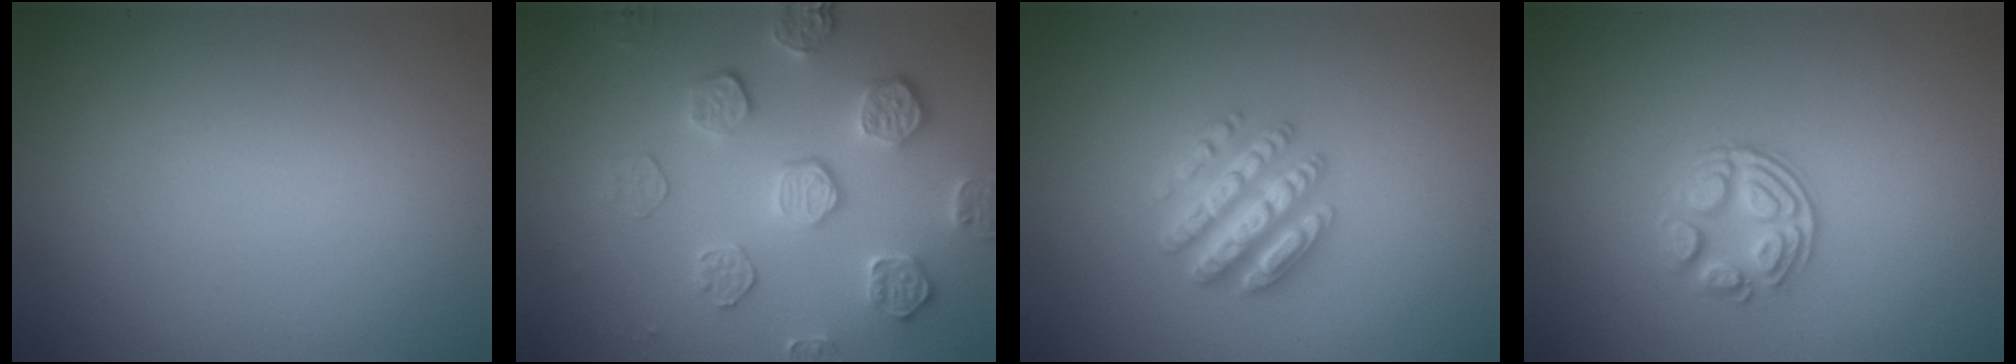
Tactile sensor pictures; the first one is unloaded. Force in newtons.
{"total": 4.3, "press": 4.1, "slide": 1.3}
{"total": 4.7, "press": 4.6, "slide": 0.8}
{"total": 3.1, "press": 2.5, "slide": 1.8}